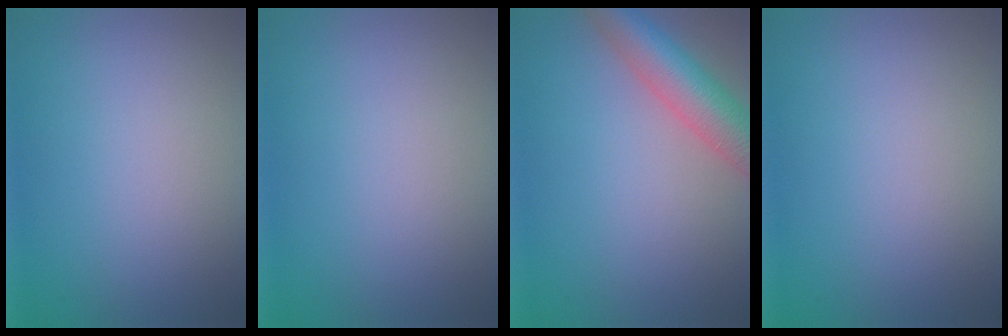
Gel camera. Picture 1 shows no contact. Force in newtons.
{"total": 0.0}
{"total": 5.8, "press": 5.8, "slide": 0.4}
{"total": 0.0}